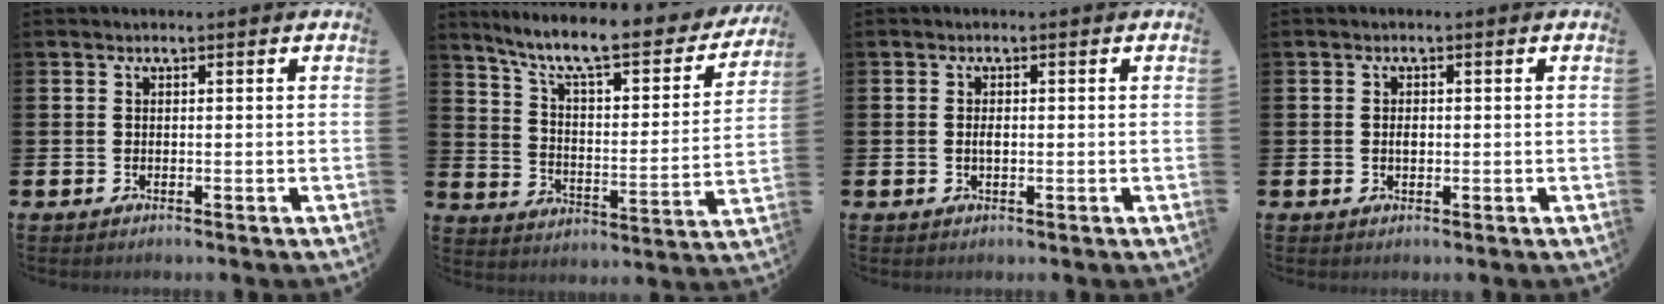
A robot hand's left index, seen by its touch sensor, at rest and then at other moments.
{"total": 9.4, "force": [8.0, 2.0, 4.5], "torque": [-0.111, -0.059, 0.130]}
{"total": 1.1, "force": [-0.1, 0.5, 1.0], "torque": [-0.018, 0.003, -0.004]}
{"total": 1.3, "force": [-0.1, 0.7, 1.0], "torque": [-0.010, 0.001, -0.005]}